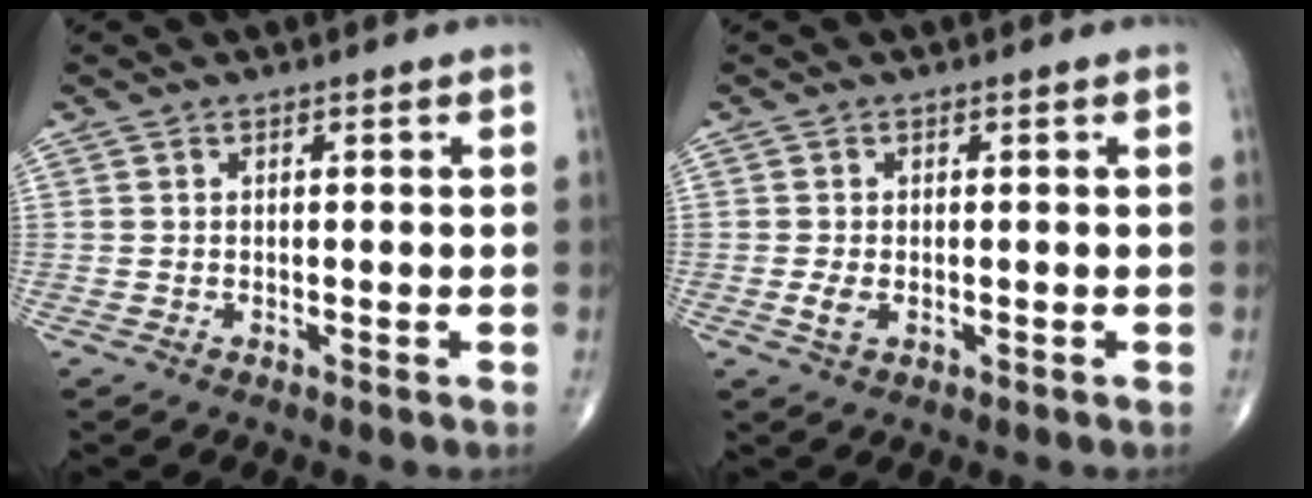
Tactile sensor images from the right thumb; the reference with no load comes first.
{"total": 2.0, "force": [-0.3, 1.1, 1.6], "torque": [-0.036, -0.003, -0.008]}